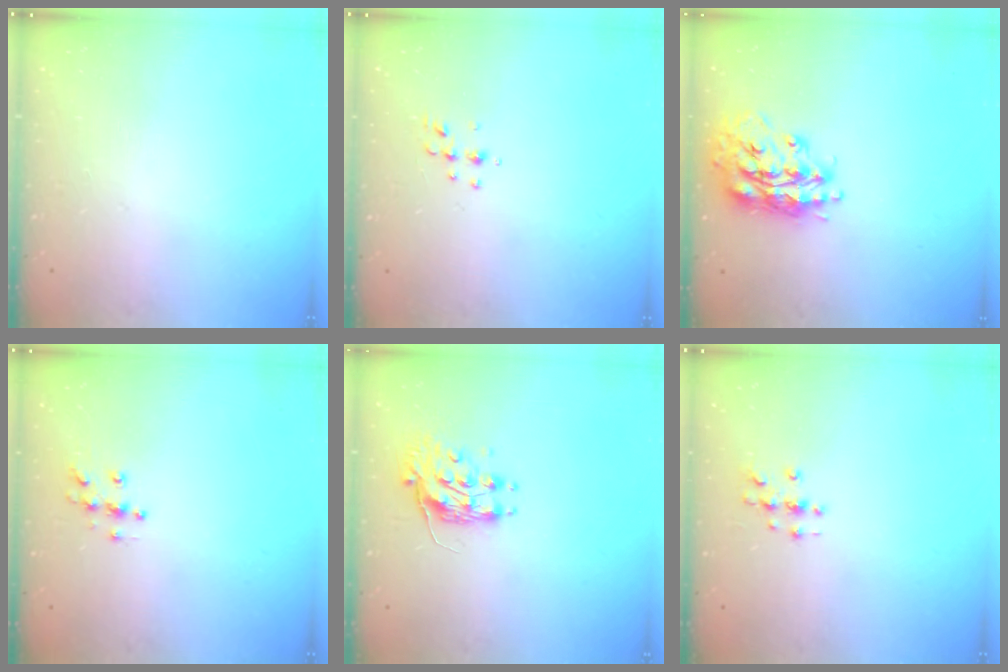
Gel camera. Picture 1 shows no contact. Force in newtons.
{"total": 4.6, "press": 4.5, "slide": 1.0}
{"total": 17.4, "press": 17.4, "slide": 1.1}
{"total": 5.7, "press": 5.7, "slide": 0.5}
{"total": 8.5, "press": 8.5, "slide": 0.3}
{"total": 2.7, "press": 2.7, "slide": 0.3}